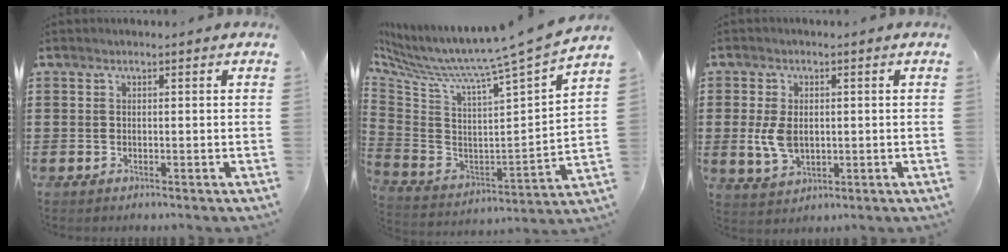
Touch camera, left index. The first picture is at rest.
{"total": 8.1, "force": [7.0, -1.7, 3.6], "torque": [-0.099, -0.077, 0.098]}
{"total": 5.2, "force": [0.2, 3.3, 4.0], "torque": [-0.101, 0.001, 0.000]}